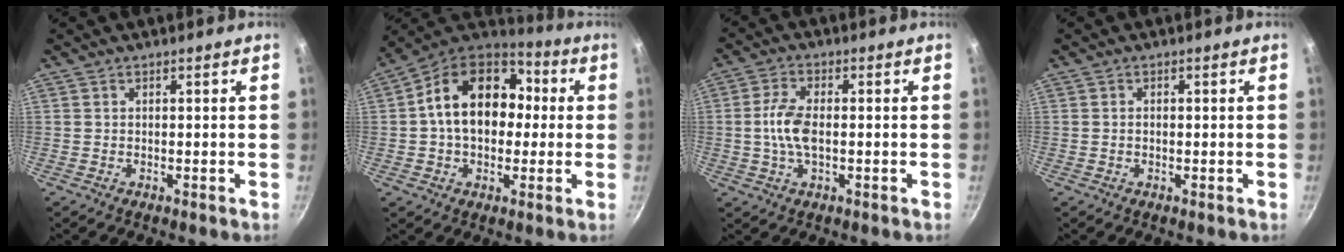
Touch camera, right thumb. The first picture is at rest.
{"total": 18.5, "force": [1.7, 13.3, 12.8], "torque": [-0.176, 0.039, 0.012]}
{"total": 6.9, "force": [-0.4, 3.5, 5.9], "torque": [-0.118, 0.012, -0.014]}
{"total": 0.8, "force": [-0.1, 0.6, 0.6], "torque": [-0.009, 0.004, -0.002]}